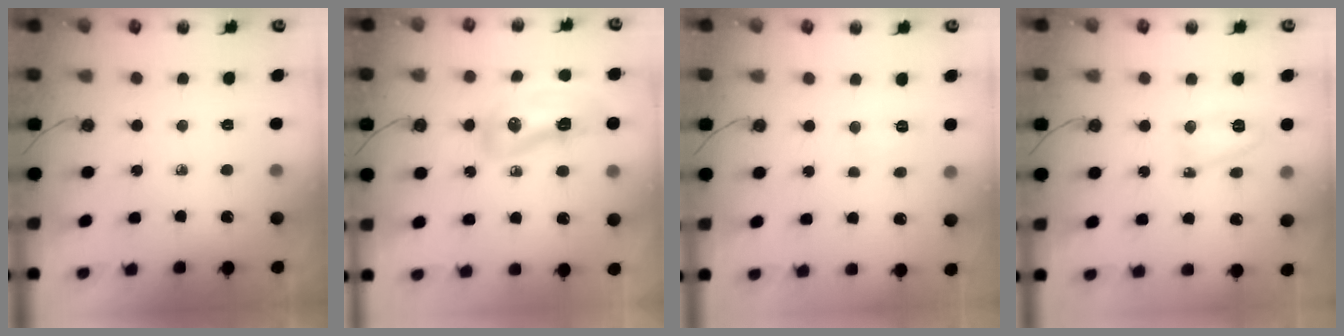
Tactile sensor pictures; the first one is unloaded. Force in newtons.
{"total": 12.6, "press": 12.6, "slide": 1.3}
{"total": 3.7, "press": 3.6, "slide": 0.9}
{"total": 6.3, "press": 6.3, "slide": 0.5}